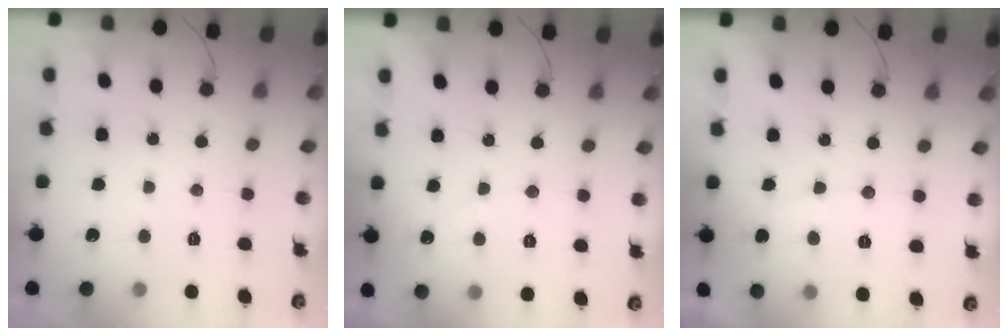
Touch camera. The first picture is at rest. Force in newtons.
{"total": 2.5, "press": 2.5, "slide": 0.1}
{"total": 4.2, "press": 4.1, "slide": 0.3}